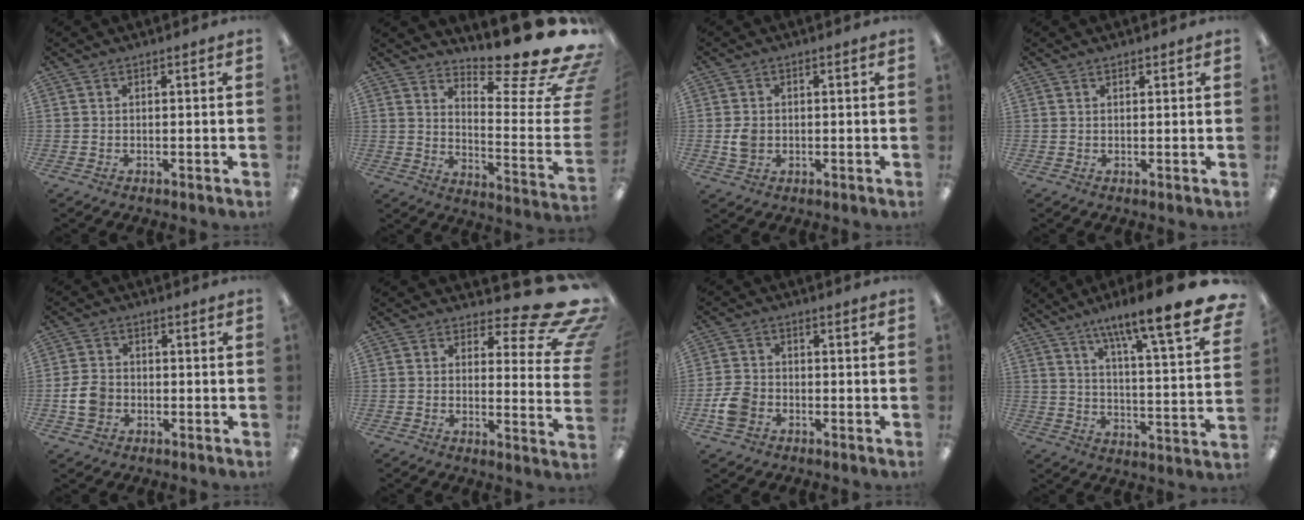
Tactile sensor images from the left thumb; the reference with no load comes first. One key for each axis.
{"total": 17.7, "fx": 14.3, "fy": 2.2, "fz": 10.2, "tx": -0.121, "ty": -0.135, "tz": 0.221}
{"total": 3.6, "fx": -0.2, "fy": 2.9, "fz": 2.0, "tx": -0.020, "ty": 0.001, "tz": -0.006}
{"total": 1.0, "fx": 0.9, "fy": 0.5, "fz": 0.2, "tx": 0.004, "ty": -0.003, "tz": 0.015}
{"total": 6.3, "fx": -1.3, "fy": 5.0, "fz": 3.5, "tx": -0.065, "ty": 0.009, "tz": -0.024}
{"total": 12.3, "fx": 7.8, "fy": 4.2, "fz": 8.5, "tx": -0.106, "ty": -0.065, "tz": 0.133}
{"total": 6.4, "fx": -2.3, "fy": 4.9, "fz": 3.4, "tx": -0.073, "ty": 0.015, "tz": -0.042}
{"total": 15.3, "fx": 11.2, "fy": 1.5, "fz": 10.3, "tx": -0.159, "ty": -0.085, "tz": 0.172}